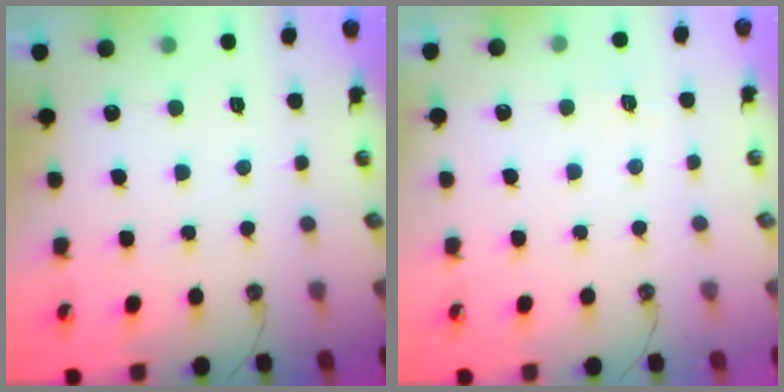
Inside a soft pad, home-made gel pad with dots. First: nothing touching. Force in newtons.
{"total": 4.0, "press": 3.9, "slide": 0.4}